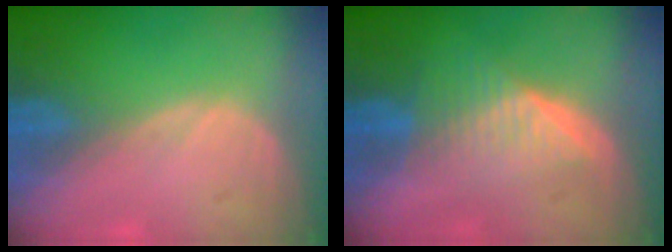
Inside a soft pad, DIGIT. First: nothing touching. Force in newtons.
{"total": 6.4, "press": 5.8, "slide": 2.6}